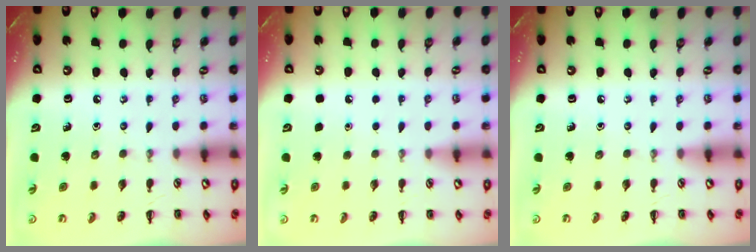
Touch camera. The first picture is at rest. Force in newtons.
{"total": 1.8, "press": 1.8, "slide": 0.1}
{"total": 0.0}